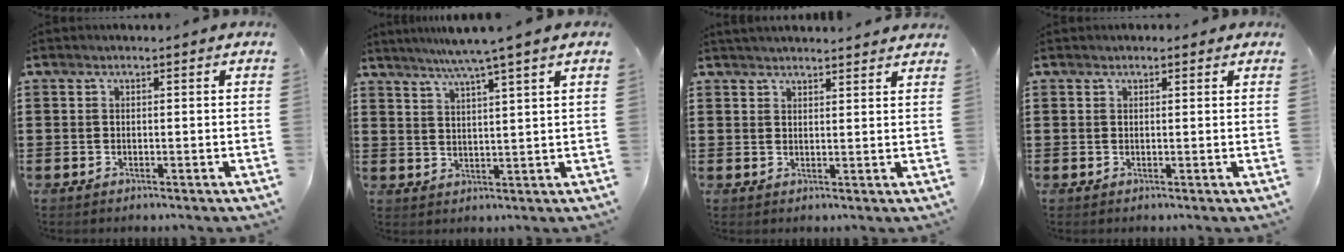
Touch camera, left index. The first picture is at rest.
{"total": 5.3, "force": [4.2, -1.3, 2.9], "torque": [-0.067, -0.017, 0.071]}
{"total": 2.2, "force": [2.2, 0.0, 0.0], "torque": [-0.006, -0.002, 0.042]}
{"total": 0.7, "force": [0.6, 0.3, 0.3], "torque": [-0.008, 0.004, 0.010]}